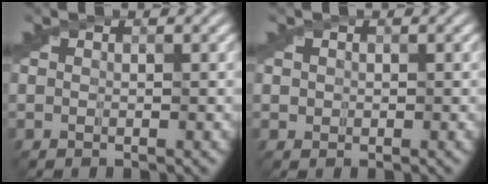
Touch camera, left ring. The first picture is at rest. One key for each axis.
{"total": 0.6, "fx": 0.0, "fy": 0.6, "fz": -0.1, "tx": 0.006, "ty": 0.000, "tz": -0.001}